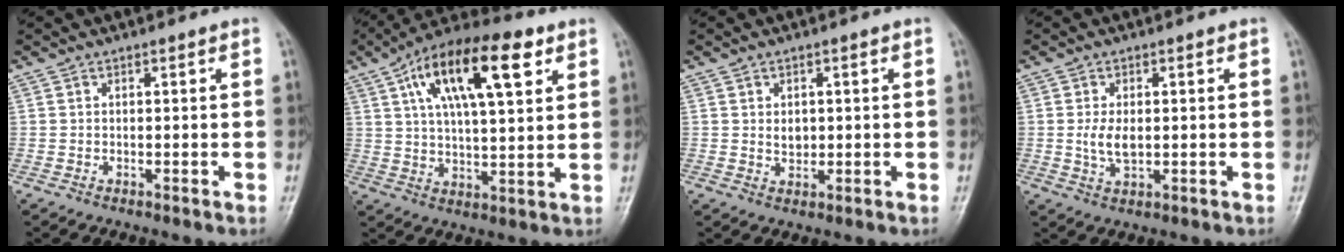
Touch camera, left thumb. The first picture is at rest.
{"total": 18.5, "force": [7.9, 6.9, 15.2], "torque": [-0.239, -0.002, 0.129]}
{"total": 2.6, "force": [0.4, 2.0, 1.7], "torque": [-0.017, -0.004, 0.010]}
{"total": 4.3, "force": [0.1, 2.4, 3.6], "torque": [-0.074, -0.005, 0.003]}